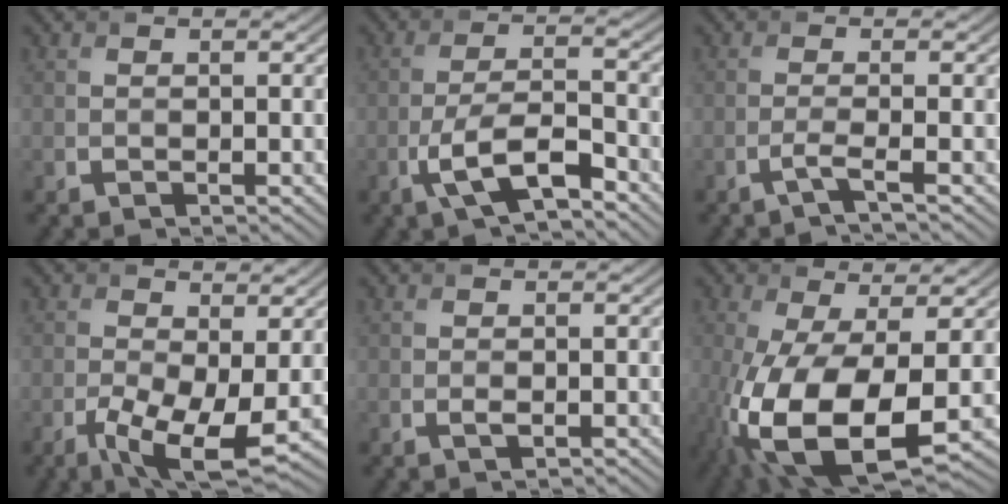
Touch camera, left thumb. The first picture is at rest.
{"total": 7.0, "force": [-3.9, 2.1, 5.5], "torque": [-0.111, 0.003, -0.077]}
{"total": 2.1, "force": [-1.1, 0.1, 1.8], "torque": [-0.029, 0.006, -0.037]}
{"total": 8.0, "force": [-2.9, 3.0, 6.8], "torque": [-0.141, -0.019, -0.048]}
{"total": 0.9, "force": [-0.3, 0.3, 0.8], "torque": [-0.017, -0.003, -0.005]}
{"total": 14.2, "force": [-3.9, 6.2, 12.2], "torque": [-0.280, -0.045, -0.056]}